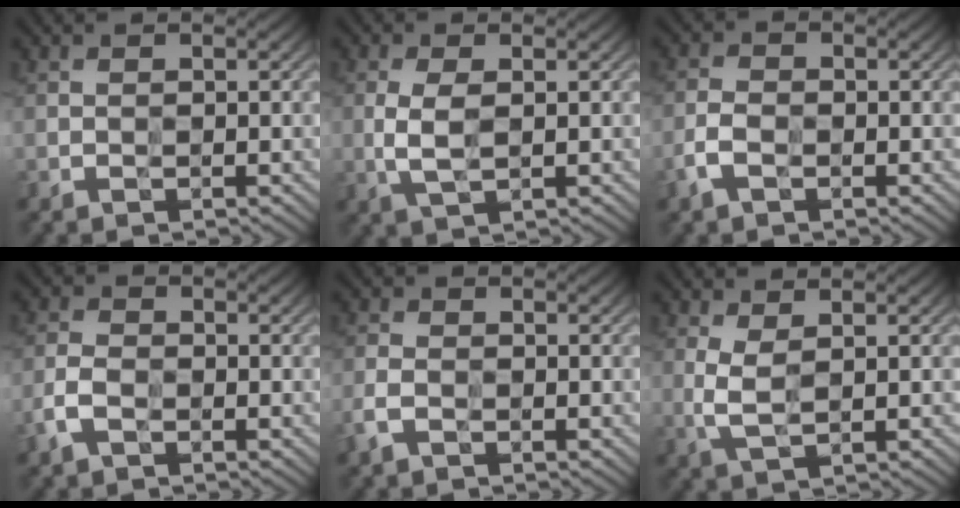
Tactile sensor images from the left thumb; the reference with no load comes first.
{"total": 3.6, "force": [-0.1, 1.7, 3.1], "torque": [-0.074, -0.004, 0.001]}
{"total": 3.7, "force": [-2.2, 2.2, 2.1], "torque": [-0.045, -0.006, -0.048]}
{"total": 4.1, "force": [-2.3, 2.5, 2.4], "torque": [-0.053, -0.007, -0.052]}
{"total": 4.0, "force": [-2.3, 2.4, 2.3], "torque": [-0.050, -0.009, -0.049]}
{"total": 3.0, "force": [1.0, 1.1, 2.6], "torque": [-0.064, -0.004, 0.019]}